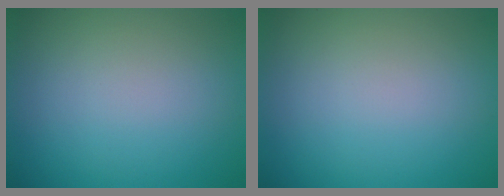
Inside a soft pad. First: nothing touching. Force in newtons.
{"total": 0.0}